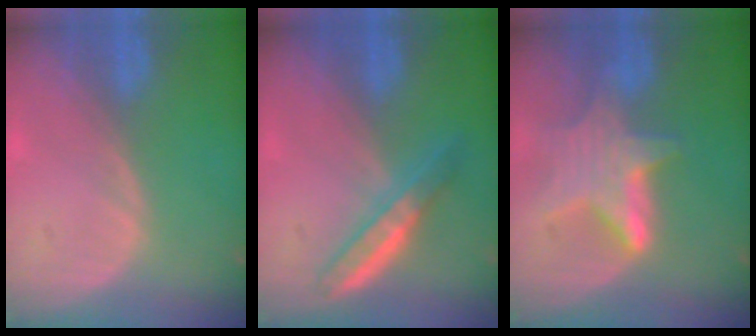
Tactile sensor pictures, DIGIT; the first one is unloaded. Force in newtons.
{"total": 4.9, "press": 4.5, "slide": 1.9}
{"total": 6.7, "press": 6.5, "slide": 1.7}